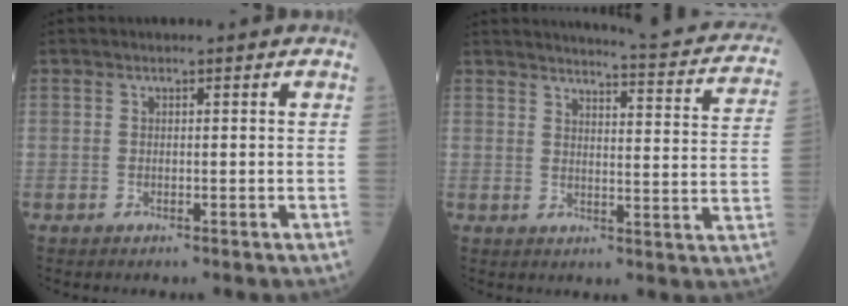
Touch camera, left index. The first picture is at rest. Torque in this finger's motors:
{"motor_torque": [-0.24, -0.42, 0.04, 0.02]}